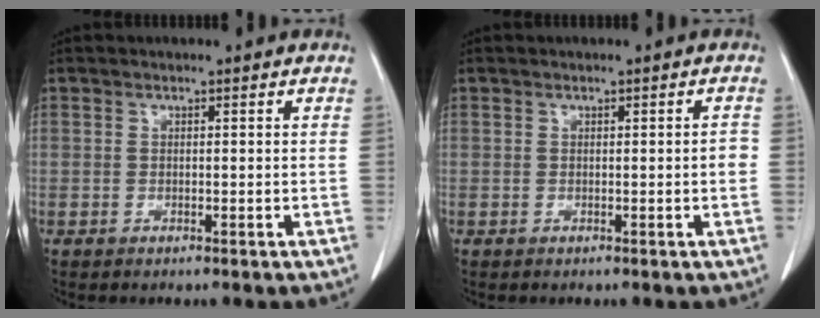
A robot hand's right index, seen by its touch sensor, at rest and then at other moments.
{"total": 1.2, "force": [-0.2, 0.1, 1.2], "torque": [-0.014, 0.000, 0.000]}